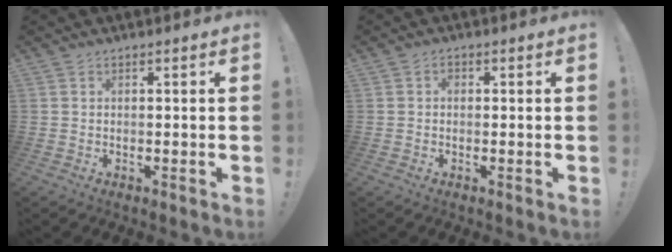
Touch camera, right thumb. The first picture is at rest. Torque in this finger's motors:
{"motor_torque": [0.19, 0.36, 0.35, -0.23, -0.03]}